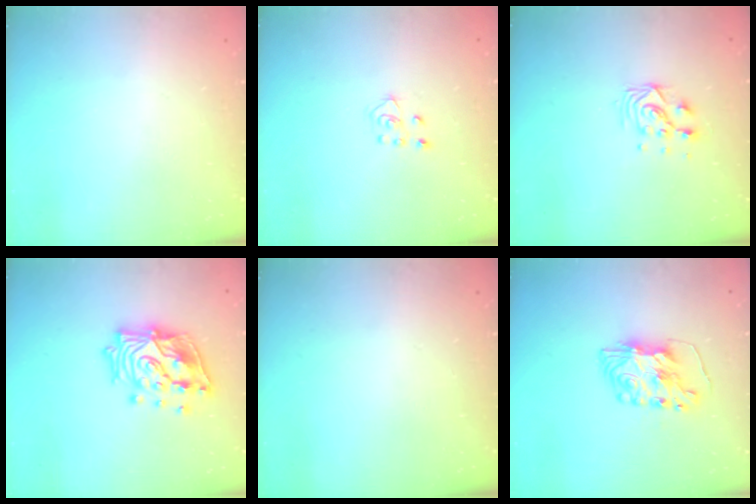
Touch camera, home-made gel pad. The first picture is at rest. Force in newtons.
{"total": 4.0, "press": 4.0, "slide": 0.3}
{"total": 6.1, "press": 6.1, "slide": 0.3}
{"total": 18.9, "press": 18.7, "slide": 2.6}
{"total": 0.0}
{"total": 8.2, "press": 8.2, "slide": 0.6}